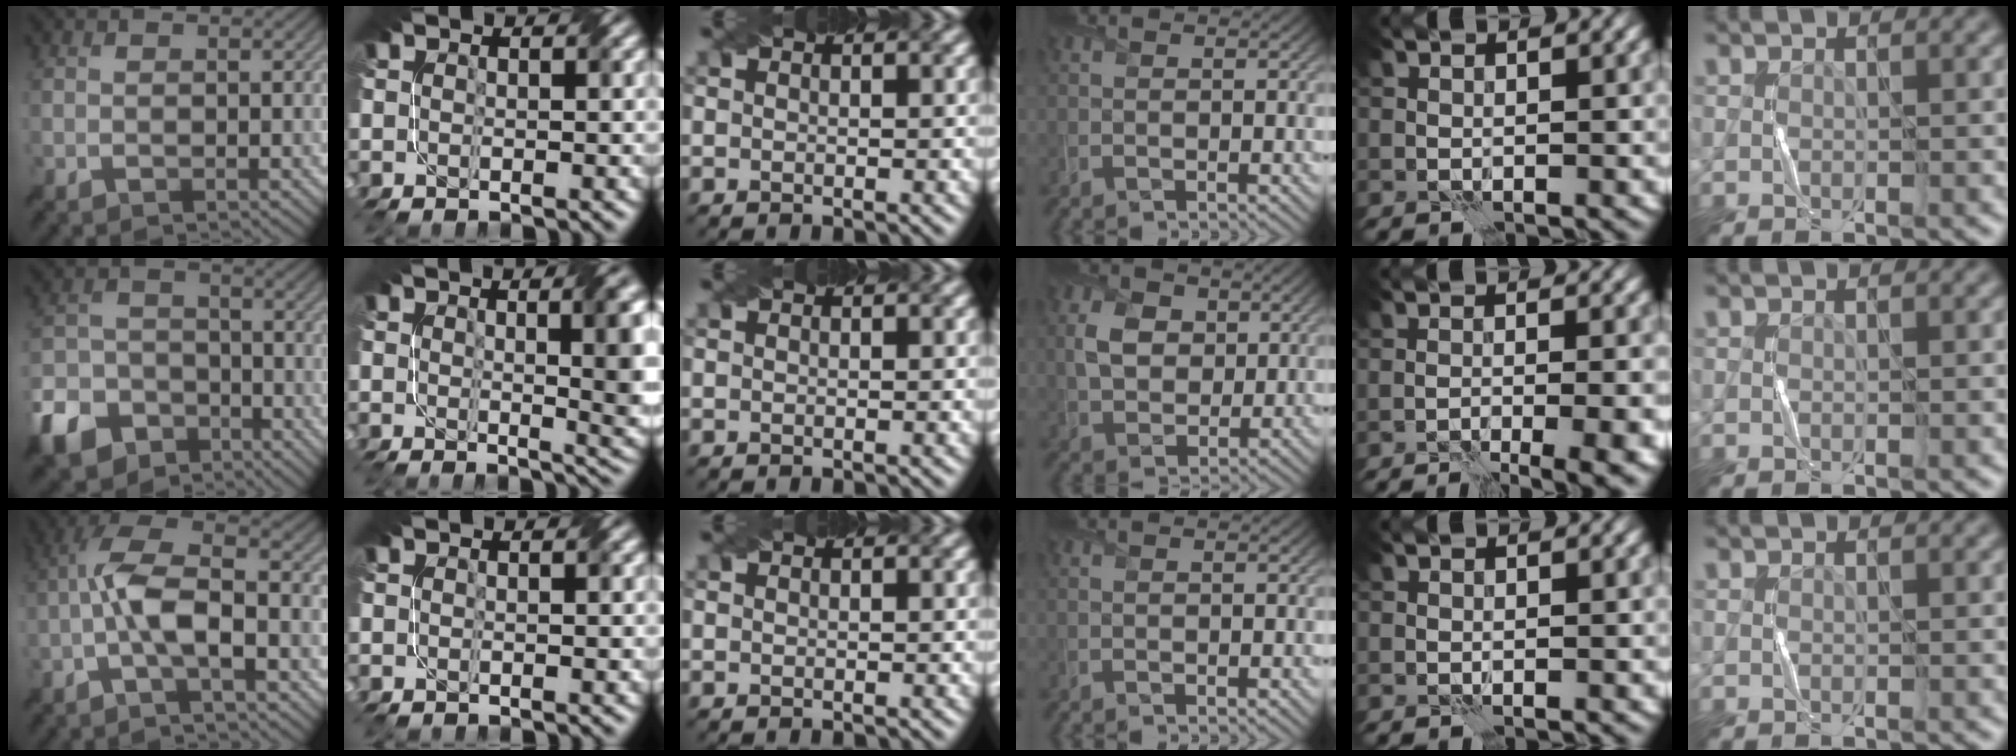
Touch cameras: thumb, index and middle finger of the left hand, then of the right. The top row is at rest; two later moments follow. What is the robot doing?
{"motion": "fold", "object": "bubble wrap"}